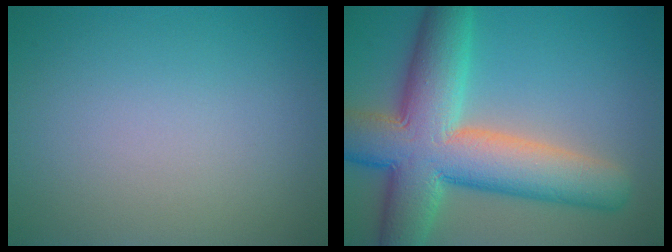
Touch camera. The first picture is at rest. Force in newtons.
{"total": 12.2, "press": 12.2, "slide": 0.5}